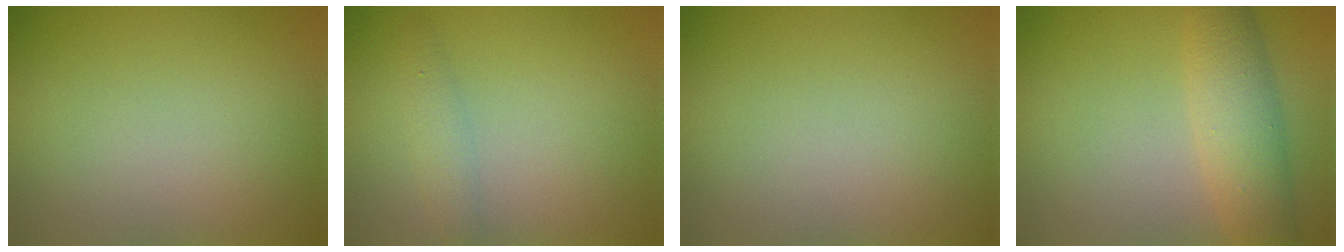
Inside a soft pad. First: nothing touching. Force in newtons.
{"total": 1.6, "press": 1.6, "slide": 0.1}
{"total": 0.0}
{"total": 4.6, "press": 4.6, "slide": 0.1}